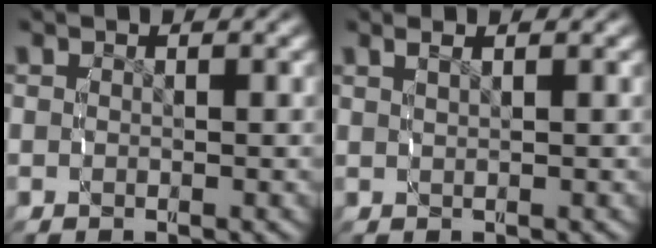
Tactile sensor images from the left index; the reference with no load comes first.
{"total": 1.3, "force": [1.0, -0.6, 0.7], "torque": [-0.007, 0.003, 0.023]}